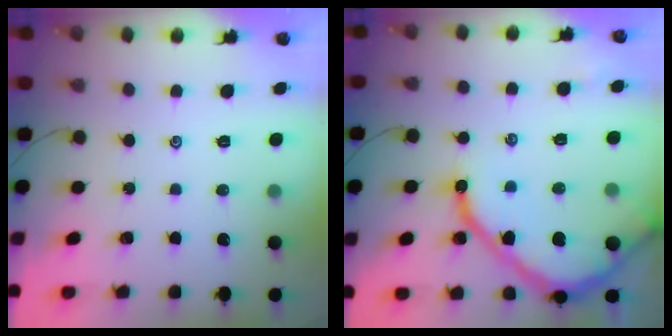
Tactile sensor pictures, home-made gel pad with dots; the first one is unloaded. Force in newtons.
{"total": 15.4, "press": 15.3, "slide": 1.6}